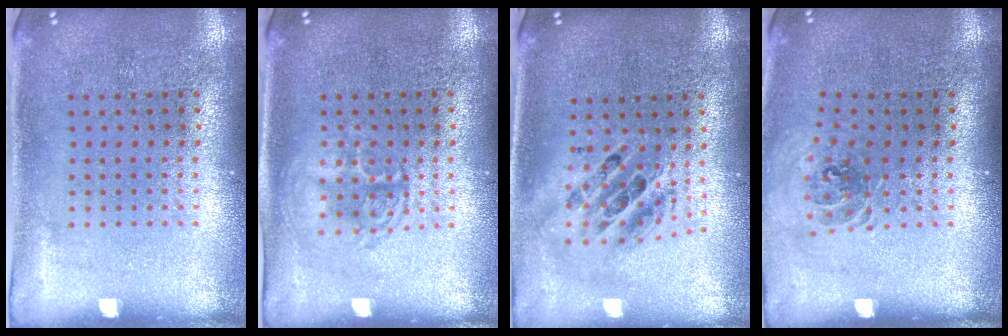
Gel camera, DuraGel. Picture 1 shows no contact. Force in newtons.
{"total": 1.3, "press": 1.3, "slide": 0.2}
{"total": 1.9, "press": 1.5, "slide": 1.1}
{"total": 0.9, "press": 0.8, "slide": 0.2}